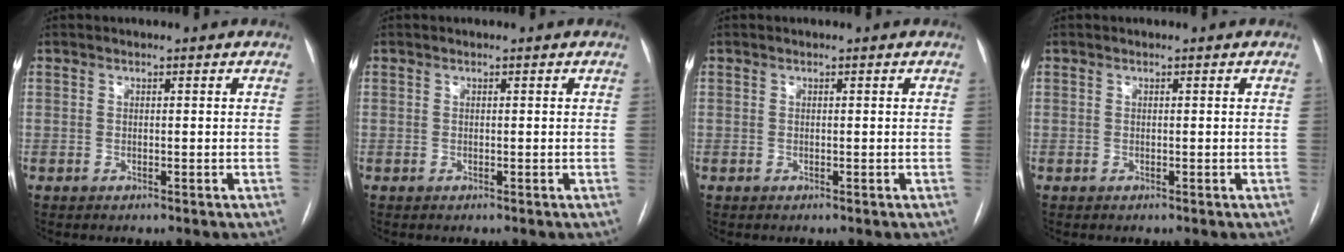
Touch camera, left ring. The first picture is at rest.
{"total": 0.0}
{"total": 0.0}
{"total": 0.0}